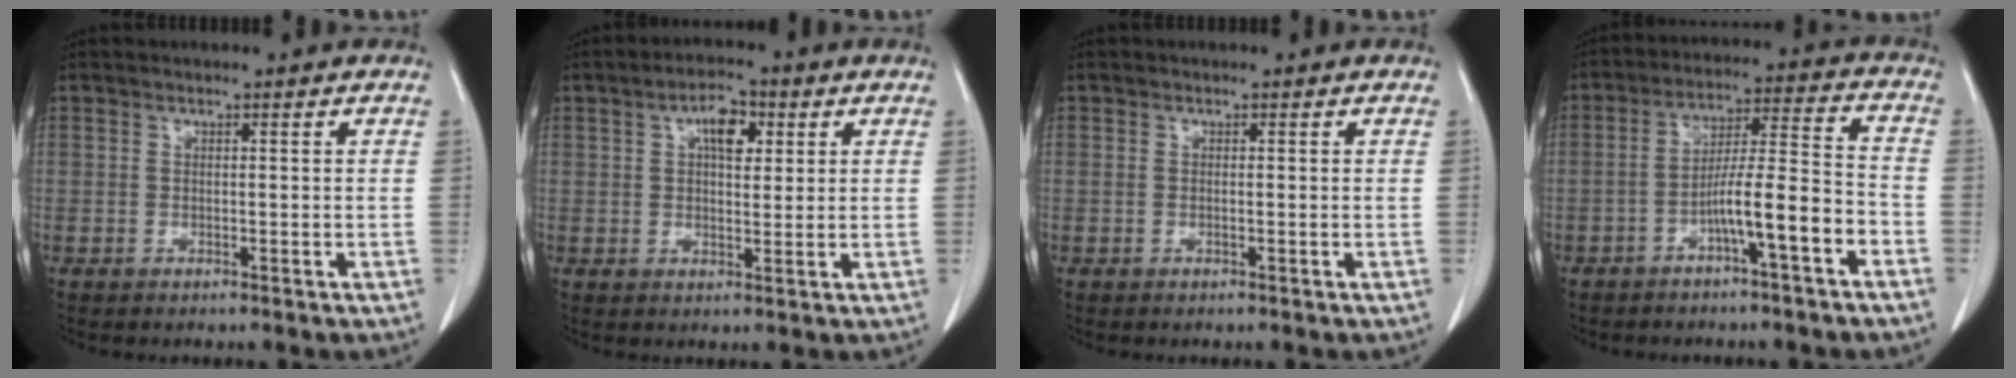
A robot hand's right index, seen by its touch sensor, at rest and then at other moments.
{"total": 5.7, "force": [1.9, 3.0, 4.4], "torque": [-0.070, 0.016, 0.030]}
{"total": 0.0}
{"total": 9.4, "force": [-4.5, 0.3, 8.3], "torque": [-0.140, 0.024, -0.072]}